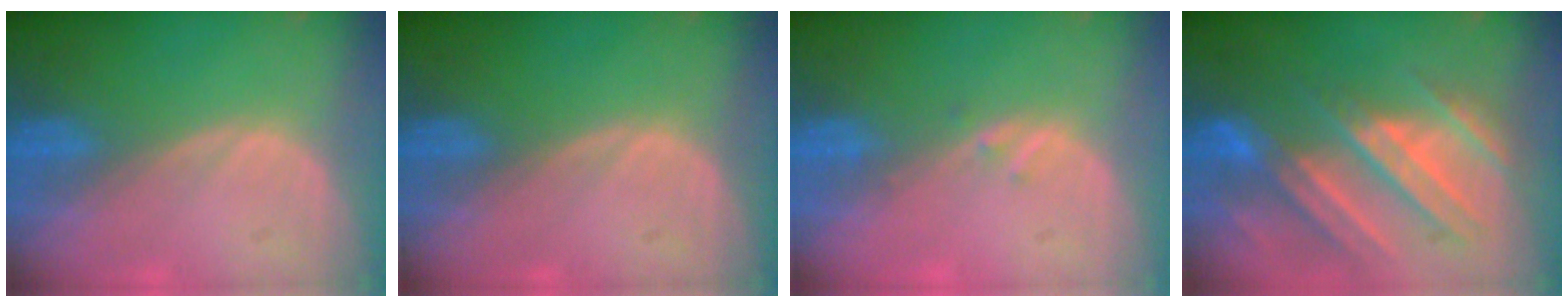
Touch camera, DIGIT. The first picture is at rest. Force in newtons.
{"total": 0.0}
{"total": 1.0, "press": 0.9, "slide": 0.5}
{"total": 10.5, "press": 9.6, "slide": 4.2}